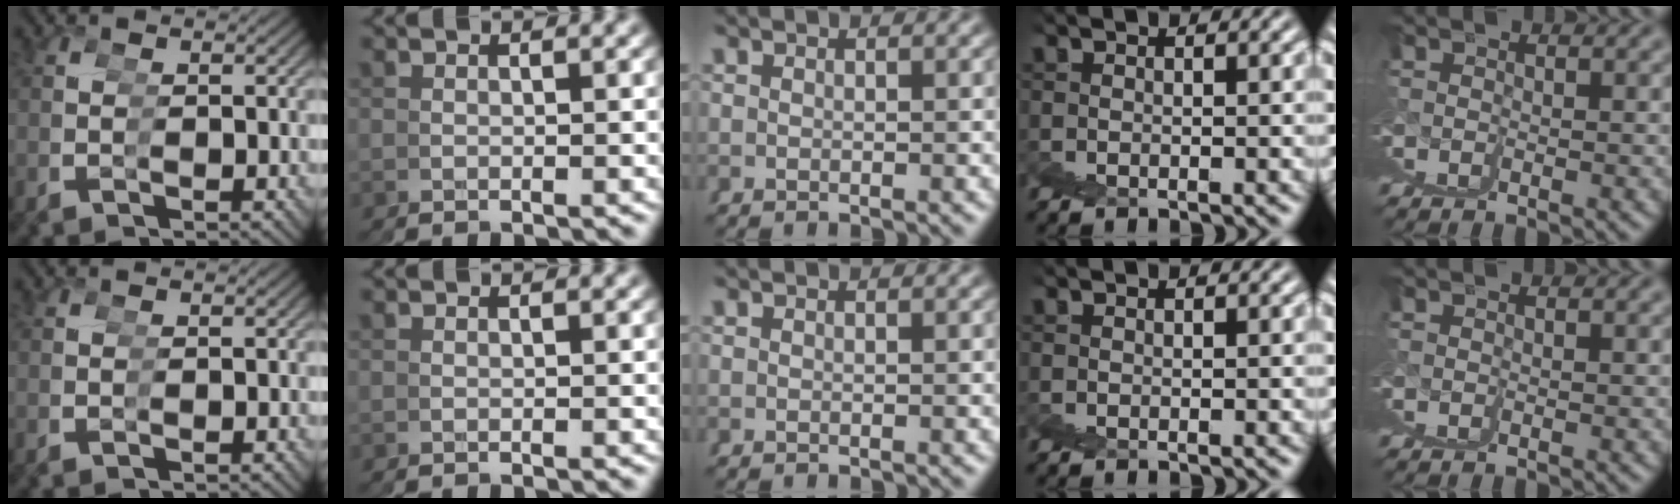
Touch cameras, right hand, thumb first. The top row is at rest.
{}